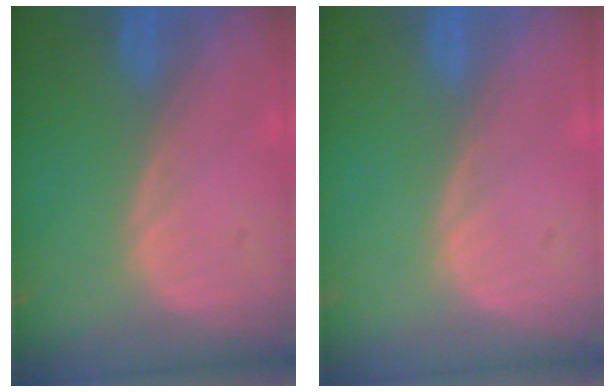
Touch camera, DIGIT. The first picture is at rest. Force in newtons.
{"total": 0.0}